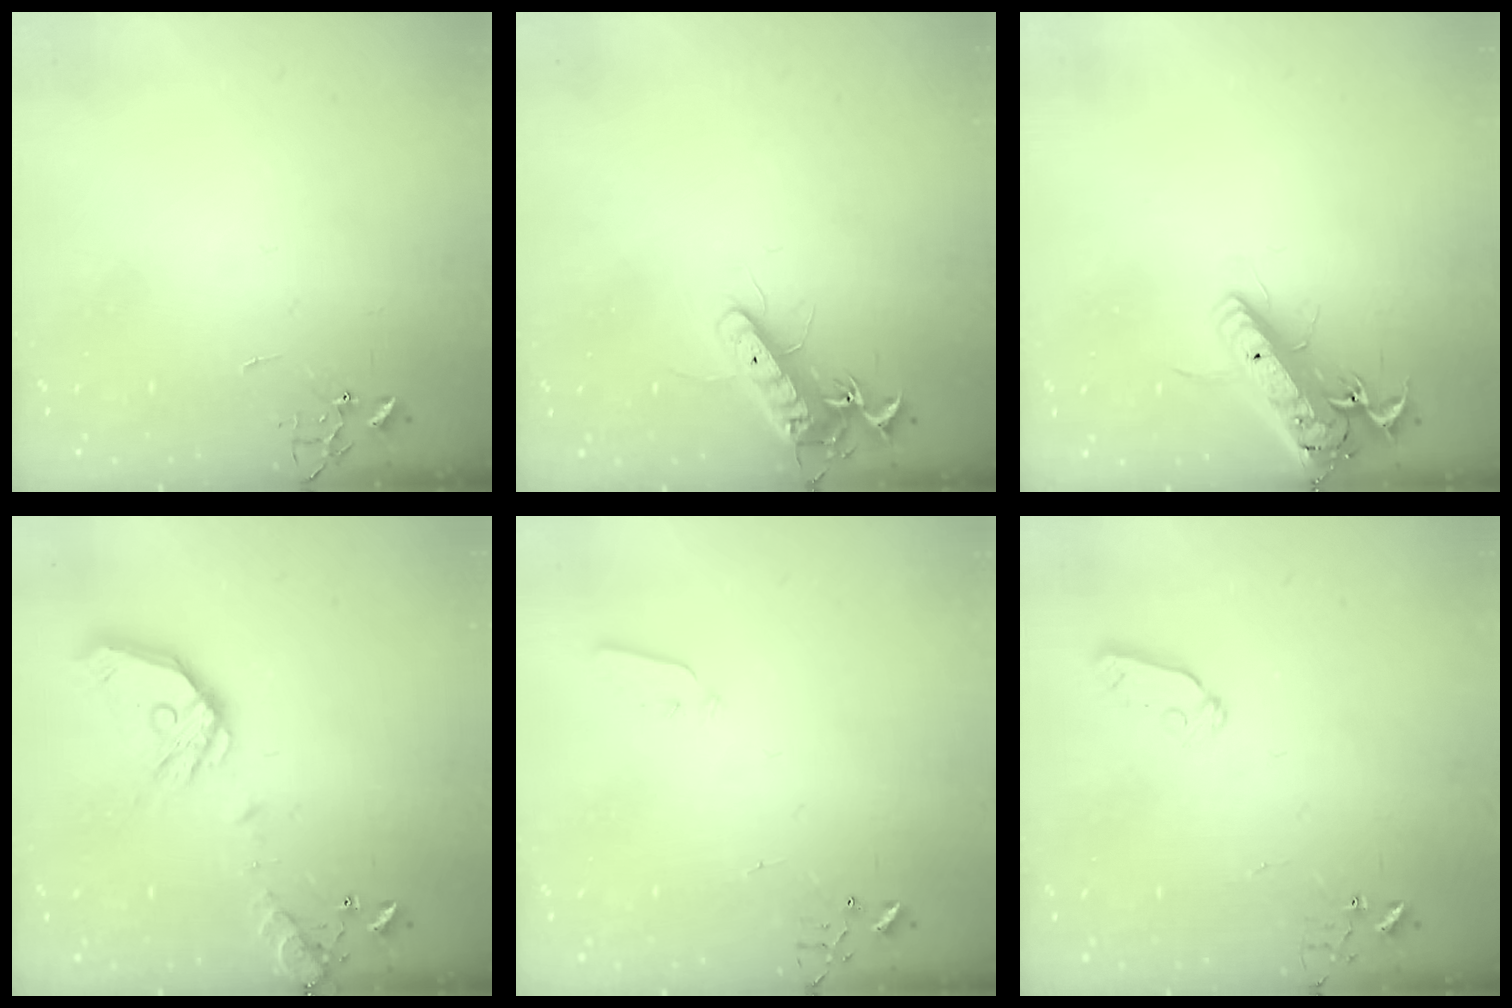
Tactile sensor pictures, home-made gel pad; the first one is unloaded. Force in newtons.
{"total": 12.7, "press": 12.6, "slide": 1.5}
{"total": 17.6, "press": 17.2, "slide": 3.6}
{"total": 15.7, "press": 15.4, "slide": 2.5}
{"total": 2.5, "press": 2.5, "slide": 0.4}
{"total": 5.0, "press": 4.9, "slide": 1.1}